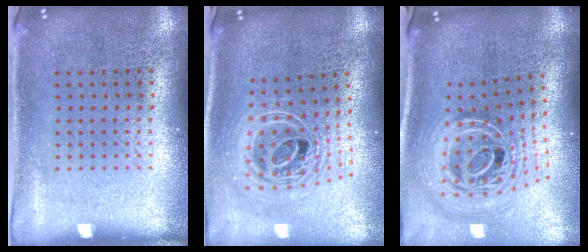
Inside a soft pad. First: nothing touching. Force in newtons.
{"total": 2.5, "press": 1.8, "slide": 1.6}
{"total": 3.0, "press": 2.0, "slide": 2.2}